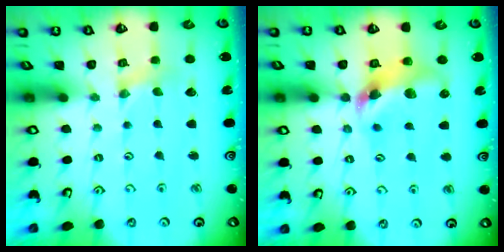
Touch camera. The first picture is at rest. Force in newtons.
{"total": 12.7, "press": 12.5, "slide": 1.9}